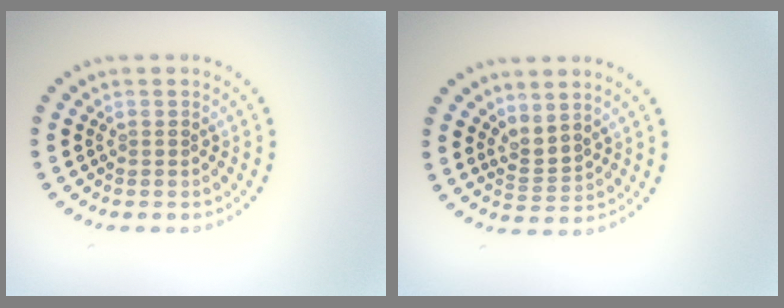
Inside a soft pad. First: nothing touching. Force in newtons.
{"total": 2.1, "press": 1.4, "slide": 1.5}